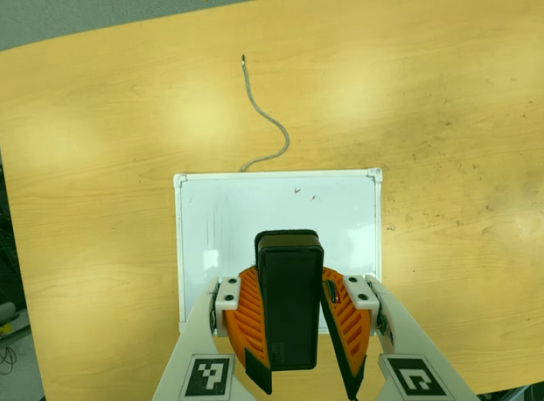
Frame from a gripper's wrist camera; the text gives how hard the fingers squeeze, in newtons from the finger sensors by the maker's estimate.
{"total": 9.7, "left": 9.7, "right": 9.7}